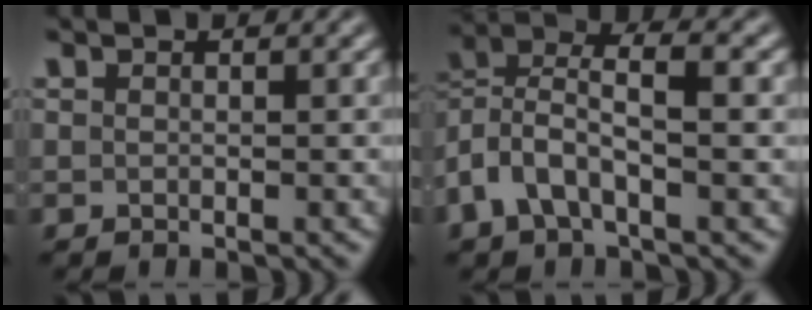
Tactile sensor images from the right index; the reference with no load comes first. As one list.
[{"total": 7.4, "force": [1.3, 5.0, 5.3], "torque": [-0.122, -0.006, 0.017]}]